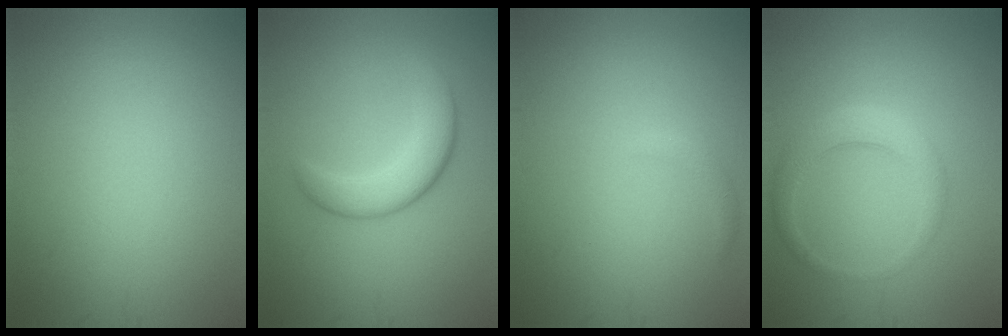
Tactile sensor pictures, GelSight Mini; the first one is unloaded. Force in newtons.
{"total": 4.4, "press": 4.3, "slide": 0.3}
{"total": 0.8, "press": 0.8, "slide": 0.1}
{"total": 3.0, "press": 3.0, "slide": 0.1}